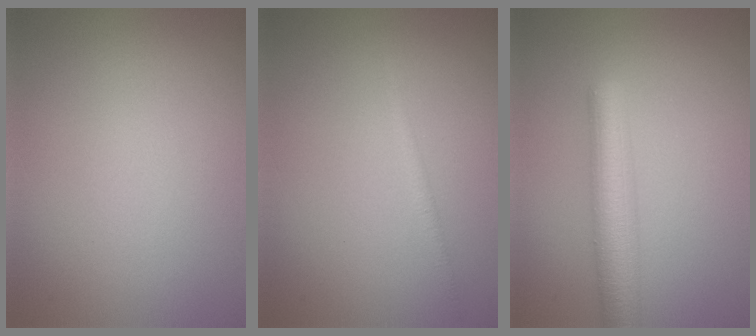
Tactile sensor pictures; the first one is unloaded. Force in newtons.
{"total": 1.1, "press": 1.1, "slide": 0.1}
{"total": 5.1, "press": 5.1, "slide": 0.2}